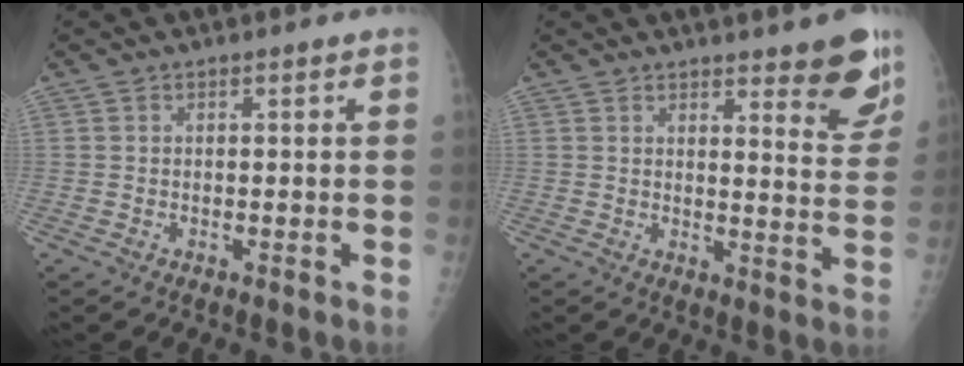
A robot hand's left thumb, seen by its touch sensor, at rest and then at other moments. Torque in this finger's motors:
{"motor_torque": [-0.12, 0.36, -0.05, -0.20, 0.07]}